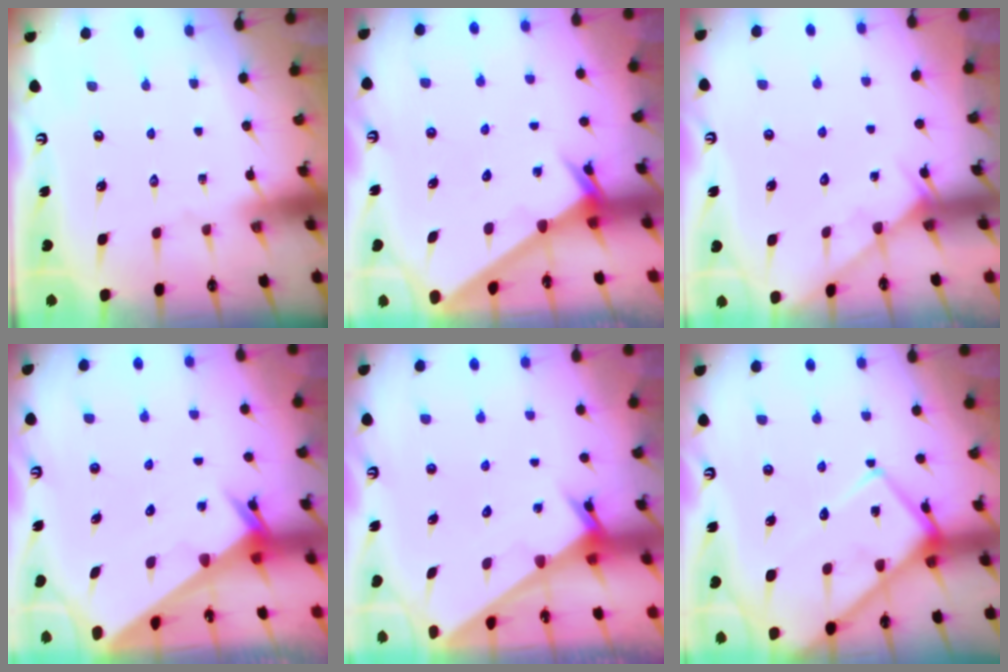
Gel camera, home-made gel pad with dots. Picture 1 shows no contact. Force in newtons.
{"total": 2.5, "press": 2.5, "slide": 0.3}
{"total": 5.4, "press": 5.4, "slide": 0.5}
{"total": 3.1, "press": 3.1, "slide": 0.2}
{"total": 2.6, "press": 2.6, "slide": 0.1}
{"total": 12.8, "press": 12.7, "slide": 1.1}